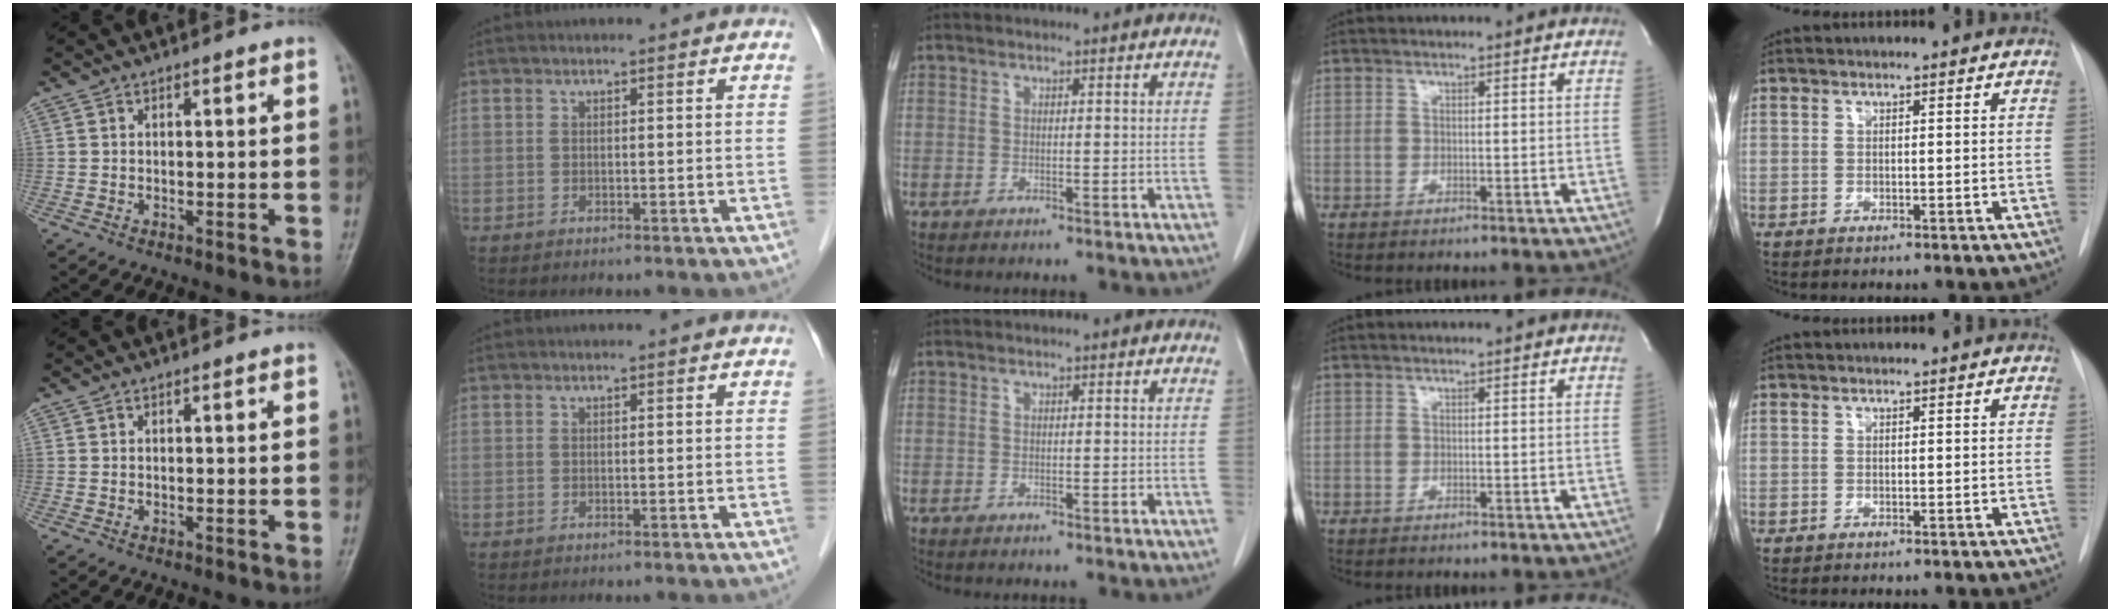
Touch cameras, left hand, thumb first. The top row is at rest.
{}